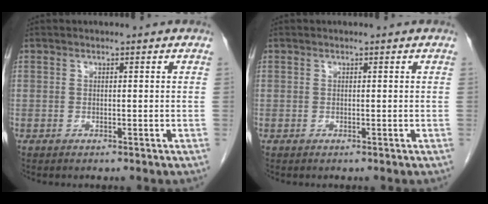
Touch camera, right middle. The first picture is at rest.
{"total": 0.0}